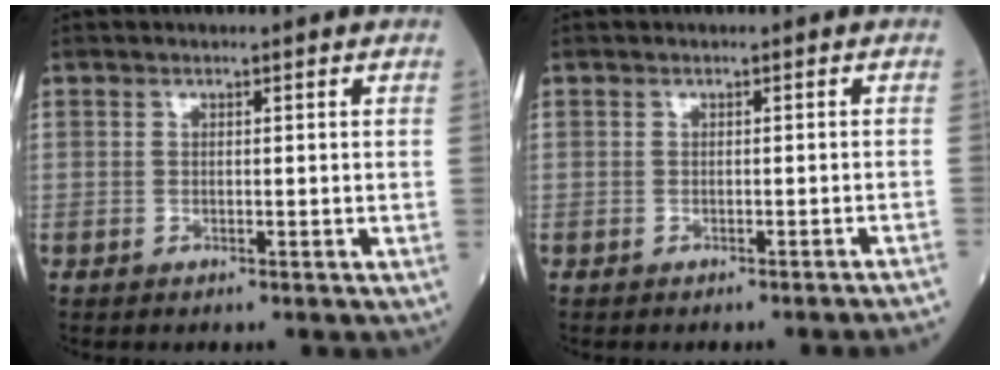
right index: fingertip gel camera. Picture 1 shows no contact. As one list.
[{"total": 4.2, "force": [-3.9, -1.1, 1.2], "torque": [-0.008, -0.011, -0.041]}]